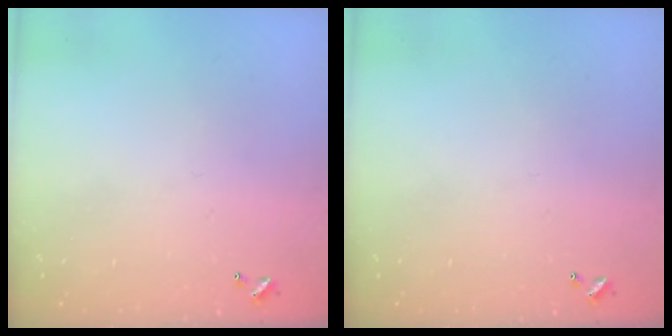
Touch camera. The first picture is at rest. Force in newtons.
{"total": 0.0}